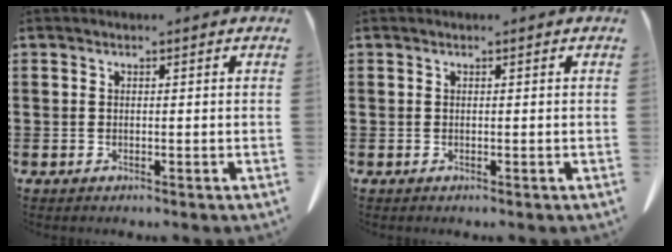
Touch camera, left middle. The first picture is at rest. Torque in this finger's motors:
{"motor_torque": [-0.15, 0.16, 0.00, -0.01]}